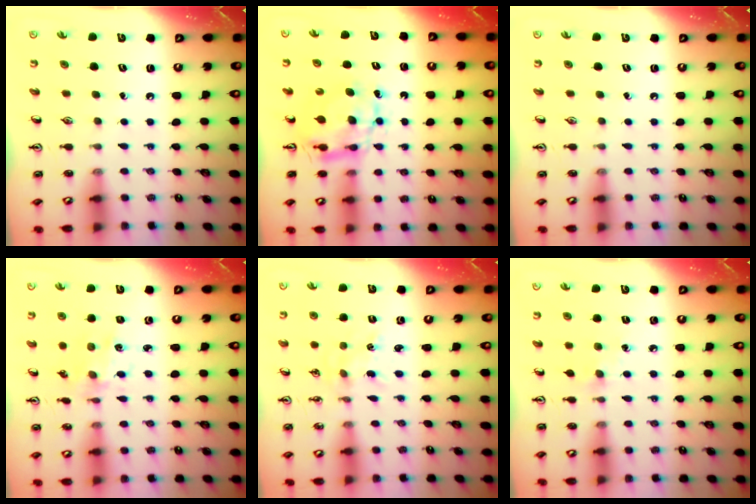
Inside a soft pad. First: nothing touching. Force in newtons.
{"total": 7.2, "press": 7.2, "slide": 0.6}
{"total": 0.0}
{"total": 2.3, "press": 2.2, "slide": 0.6}
{"total": 0.0}
{"total": 4.8, "press": 4.7, "slide": 0.7}